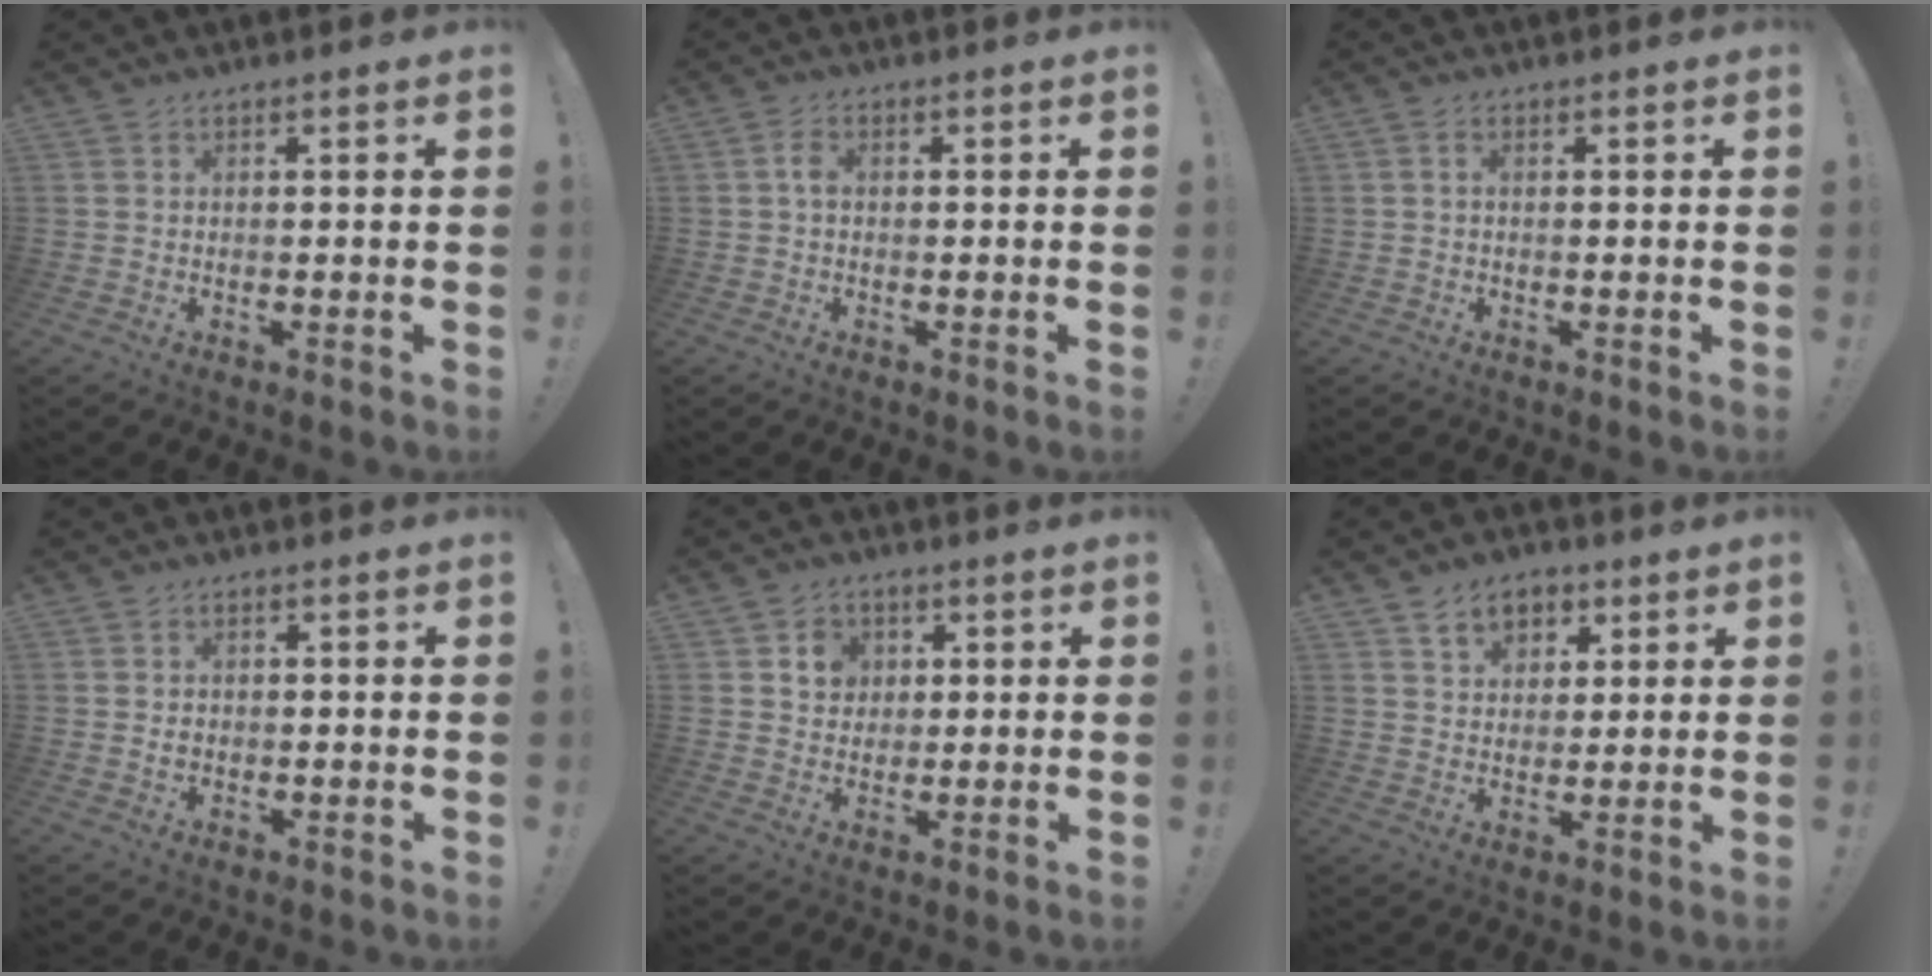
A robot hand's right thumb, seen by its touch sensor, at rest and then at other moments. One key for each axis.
{"total": 2.7, "fx": -0.1, "fy": 1.6, "fz": 2.1, "tx": -0.042, "ty": 0.010, "tz": -0.002}
{"total": 0.8, "fx": -0.2, "fy": 0.3, "fz": 0.7, "tx": -0.018, "ty": 0.004, "tz": -0.002}
{"total": 1.5, "fx": 0.0, "fy": 1.4, "fz": 0.4, "tx": 0.009, "ty": -0.002, "tz": -0.003}
{"total": 5.9, "fx": 2.1, "fy": 5.3, "fz": 1.6, "tx": -0.021, "ty": -0.005, "tz": 0.040}
{"total": 7.9, "fx": 4.4, "fy": 5.7, "fz": 3.1, "tx": -0.040, "ty": -0.022, "tz": 0.084}